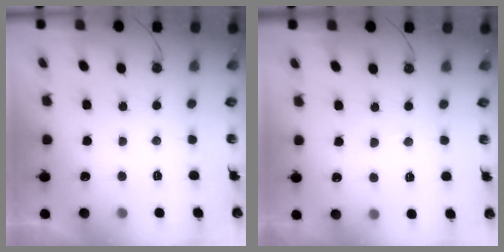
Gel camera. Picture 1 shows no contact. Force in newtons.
{"total": 4.6, "press": 4.5, "slide": 0.5}